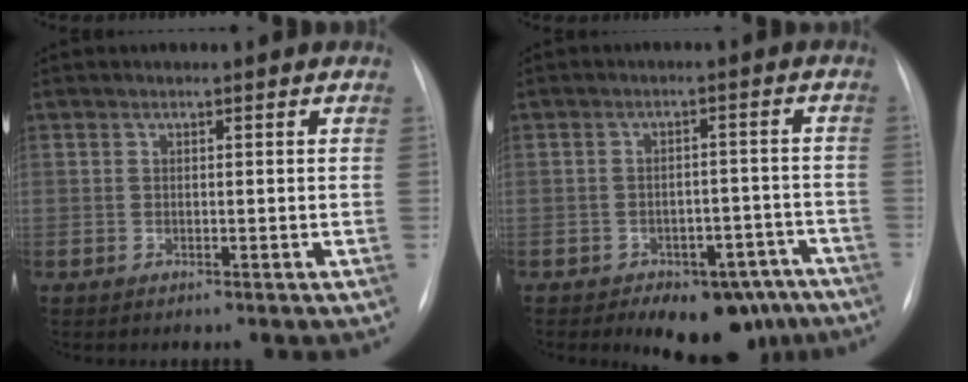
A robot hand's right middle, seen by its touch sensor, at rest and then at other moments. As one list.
[{"total": 11.0, "force": [-8.3, 5.4, 4.9], "torque": [-0.038, 0.025, -0.108]}]